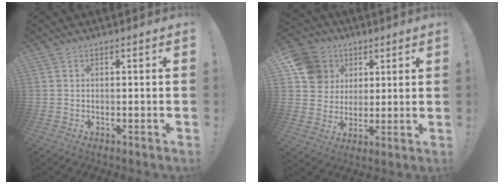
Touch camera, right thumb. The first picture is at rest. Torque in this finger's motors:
{"motor_torque": [-0.77, 0.85, 0.48, 0.22, 0.13]}